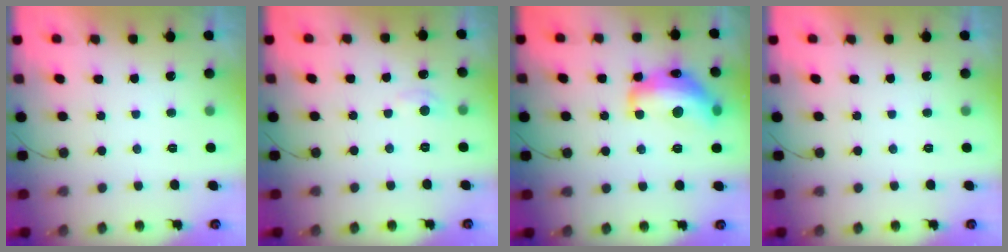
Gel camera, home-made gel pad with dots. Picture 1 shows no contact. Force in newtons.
{"total": 4.0, "press": 4.0, "slide": 0.5}
{"total": 17.4, "press": 17.4, "slide": 0.8}
{"total": 0.0}